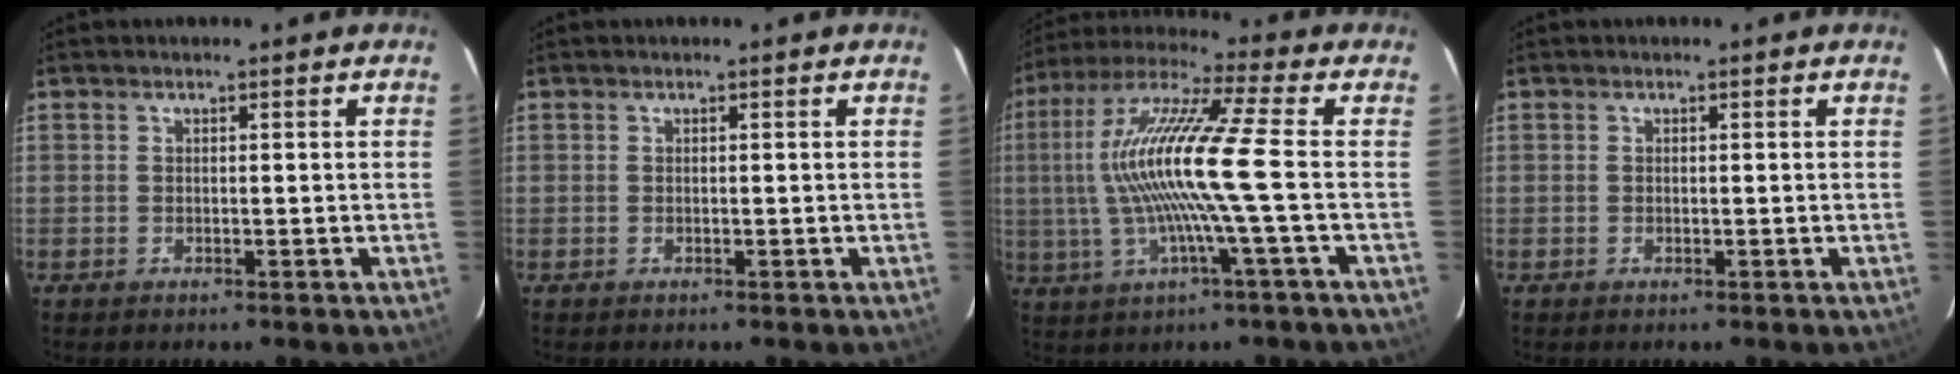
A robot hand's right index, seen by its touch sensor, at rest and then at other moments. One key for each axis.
{"total": 0.0}
{"total": 16.1, "fx": -0.8, "fy": -0.5, "fz": 16.1, "tx": -0.311, "ty": 0.006, "tz": -0.018}
{"total": 0.0}